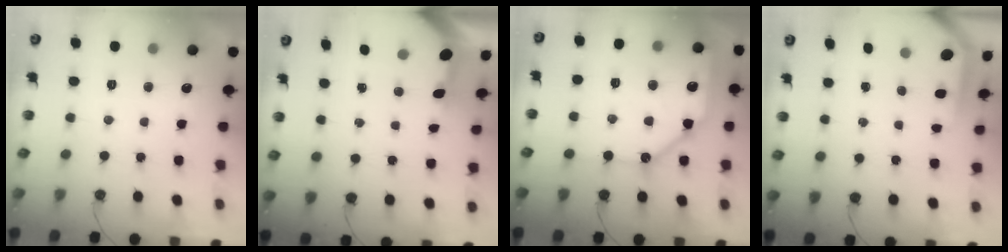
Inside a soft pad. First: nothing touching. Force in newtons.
{"total": 3.4, "press": 3.3, "slide": 0.4}
{"total": 14.5, "press": 14.4, "slide": 1.6}
{"total": 3.7, "press": 3.7, "slide": 0.3}